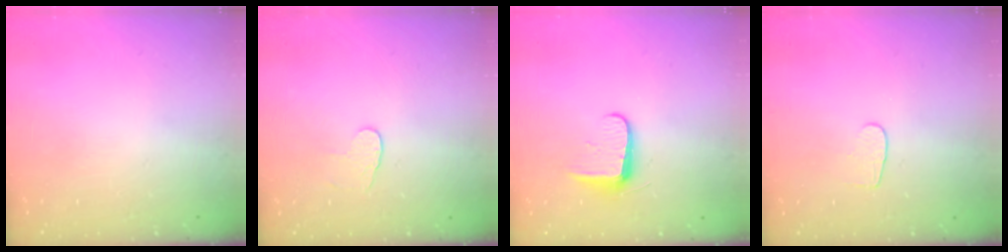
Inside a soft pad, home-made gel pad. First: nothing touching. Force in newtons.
{"total": 3.1, "press": 3.1, "slide": 0.3}
{"total": 7.1, "press": 7.0, "slide": 0.9}
{"total": 4.3, "press": 4.3, "slide": 0.5}